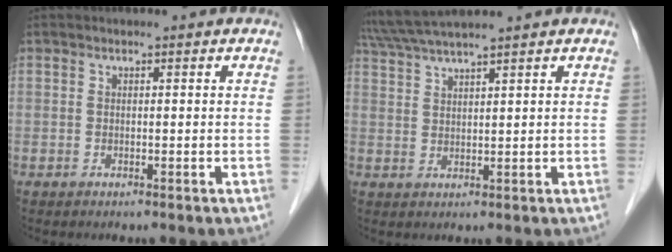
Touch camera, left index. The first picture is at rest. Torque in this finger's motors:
{"motor_torque": [1.09, -1.04, 0.31, 0.09]}